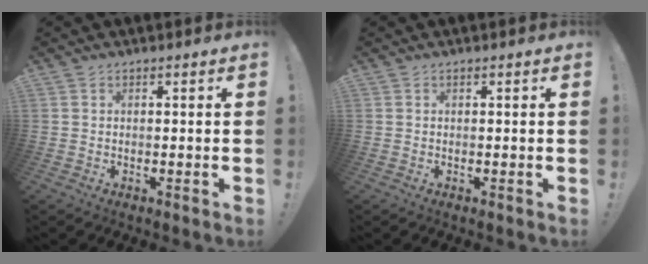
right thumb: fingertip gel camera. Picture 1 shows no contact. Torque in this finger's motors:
{"motor_torque": [0.10, 0.03, 0.28, 0.05, -0.04]}